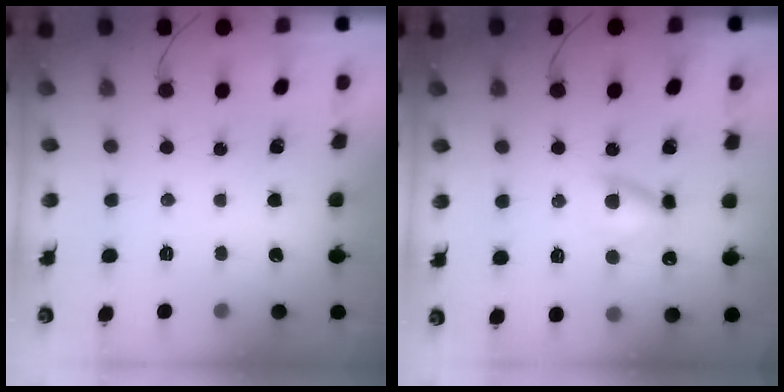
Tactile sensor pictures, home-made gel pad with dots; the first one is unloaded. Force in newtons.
{"total": 8.3, "press": 8.1, "slide": 1.5}